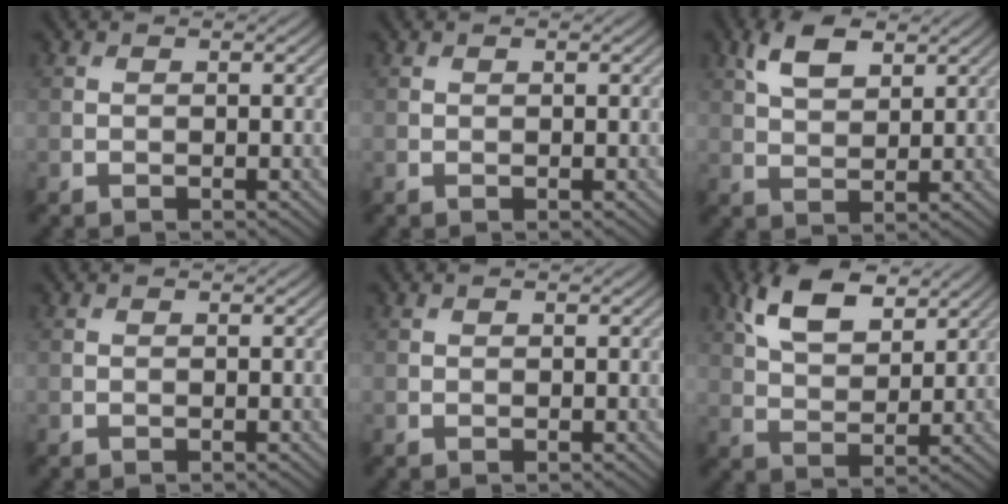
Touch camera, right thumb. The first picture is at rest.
{"total": 0.0}
{"total": 5.6, "force": [3.1, 2.7, 3.8], "torque": [-0.084, 0.006, 0.061]}
{"total": 0.0}
{"total": 0.0}
{"total": 8.6, "force": [5.0, 4.1, 5.6], "torque": [-0.125, 0.006, 0.097]}